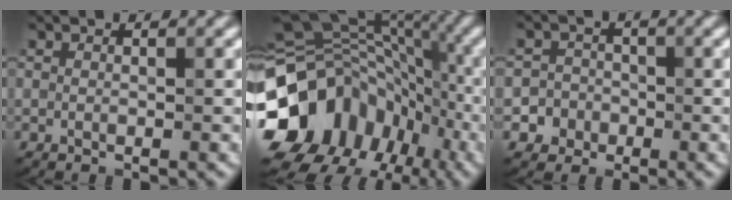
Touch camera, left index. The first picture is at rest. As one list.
[{"total": 16.6, "force": [-6.6, 13.4, 7.3], "torque": [-0.173, 0.002, -0.102]}, {"total": 3.2, "force": [-1.4, 2.9, 0.1], "torque": [0.037, -0.001, -0.032]}]